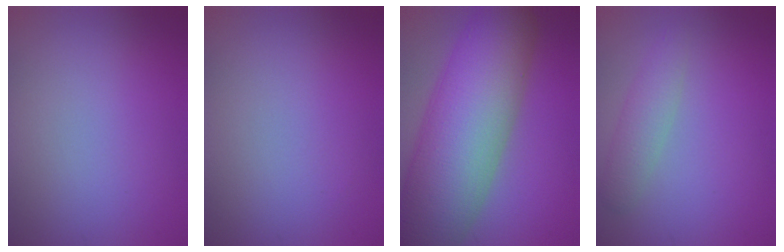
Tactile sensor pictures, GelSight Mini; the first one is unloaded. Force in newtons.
{"total": 0.0}
{"total": 13.7, "press": 13.7, "slide": 0.6}
{"total": 2.4, "press": 2.3, "slide": 0.1}